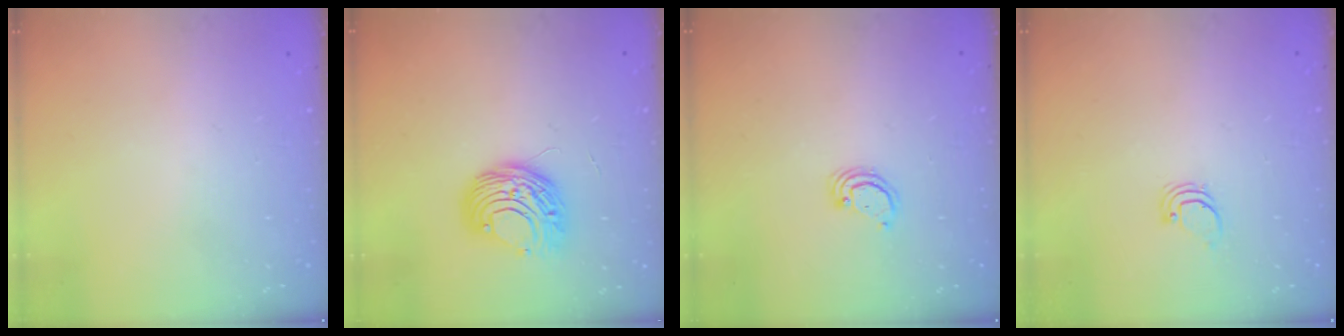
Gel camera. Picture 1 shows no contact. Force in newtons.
{"total": 9.0, "press": 8.9, "slide": 0.5}
{"total": 2.3, "press": 2.3, "slide": 0.2}
{"total": 0.9, "press": 0.9, "slide": 0.0}